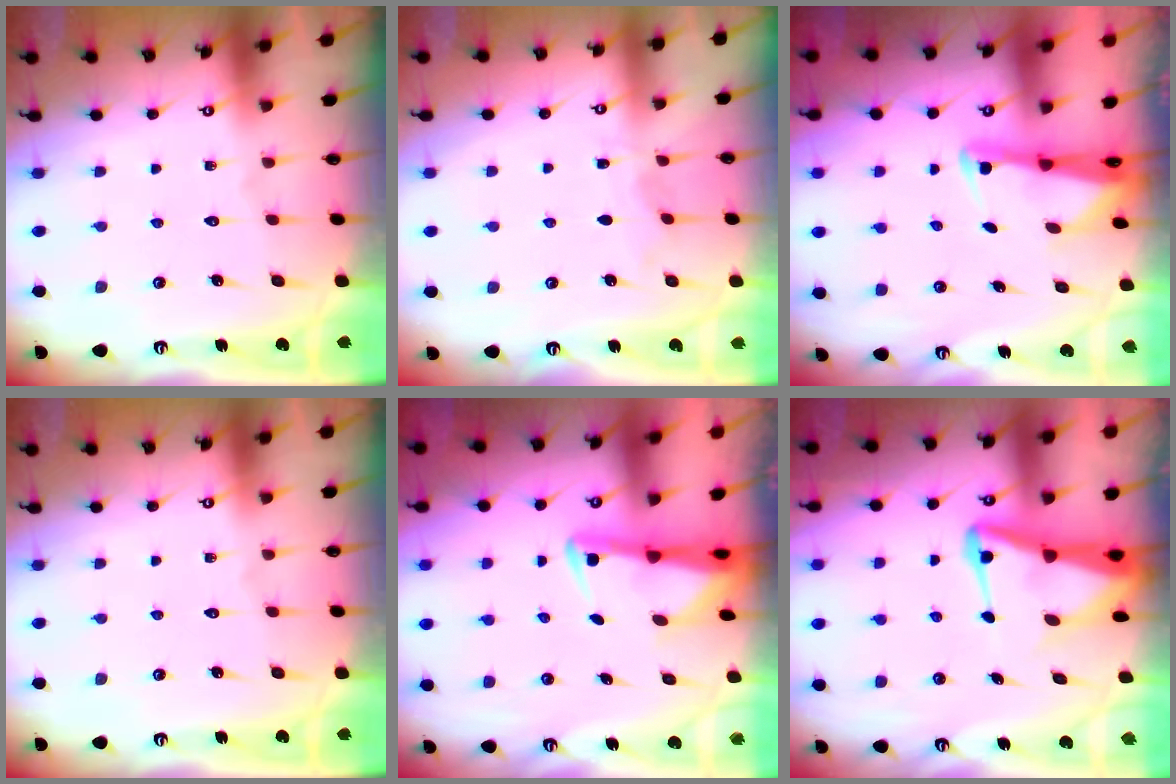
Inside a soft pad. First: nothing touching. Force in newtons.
{"total": 3.8, "press": 3.8, "slide": 0.4}
{"total": 2.4, "press": 2.3, "slide": 0.5}
{"total": 0.0}
{"total": 3.0, "press": 3.0, "slide": 0.7}
{"total": 7.0, "press": 6.9, "slide": 0.8}